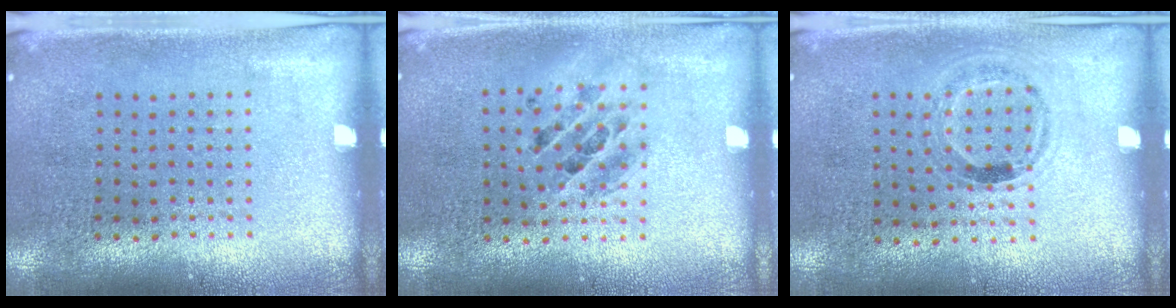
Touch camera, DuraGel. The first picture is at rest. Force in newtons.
{"total": 1.3, "press": 1.2, "slide": 0.5}
{"total": 1.1, "press": 0.8, "slide": 0.7}